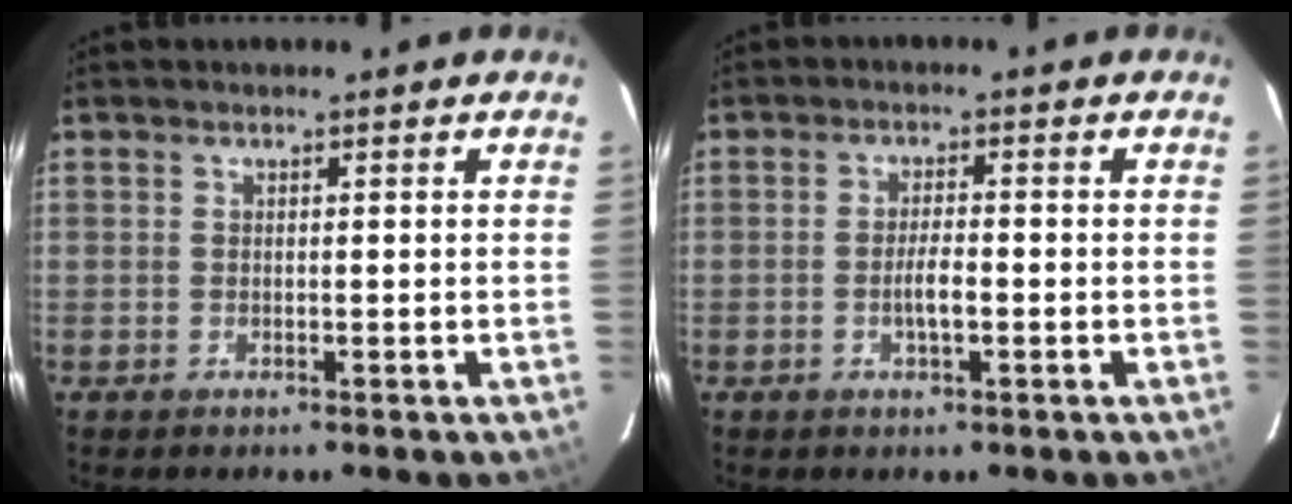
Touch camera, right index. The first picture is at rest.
{"total": 3.2, "force": [-1.0, 0.8, 2.9], "torque": [-0.056, -0.002, -0.017]}